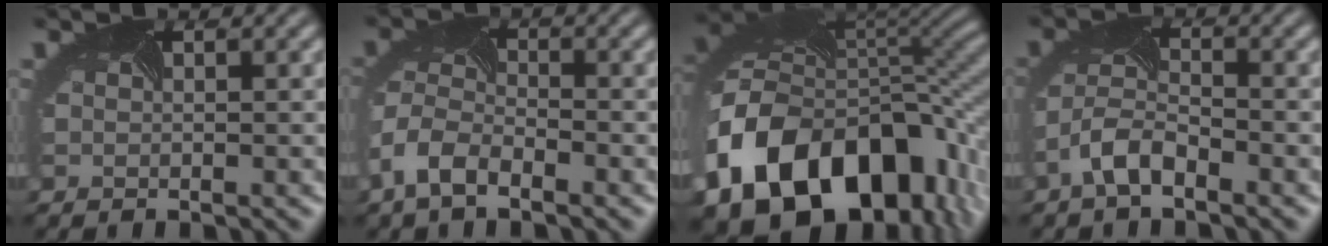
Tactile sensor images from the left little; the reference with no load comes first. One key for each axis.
{"total": 4.1, "fx": -2.7, "fy": 2.1, "fz": 2.2, "tx": -0.055, "ty": 0.002, "tz": -0.063}
{"total": 16.8, "fx": -5.3, "fy": 12.5, "fz": 9.8, "tx": -0.191, "ty": -0.021, "tz": -0.068}
{"total": 3.0, "fx": -2.3, "fy": 1.1, "fz": 1.5, "tx": -0.042, "ty": 0.011, "tz": -0.055}